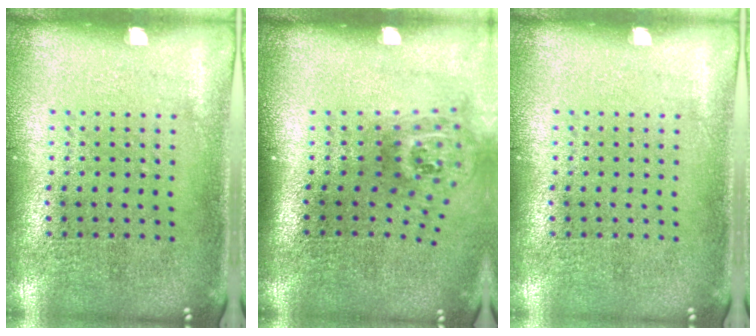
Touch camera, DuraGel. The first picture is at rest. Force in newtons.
{"total": 1.9, "press": 1.2, "slide": 1.4}
{"total": 0.0}